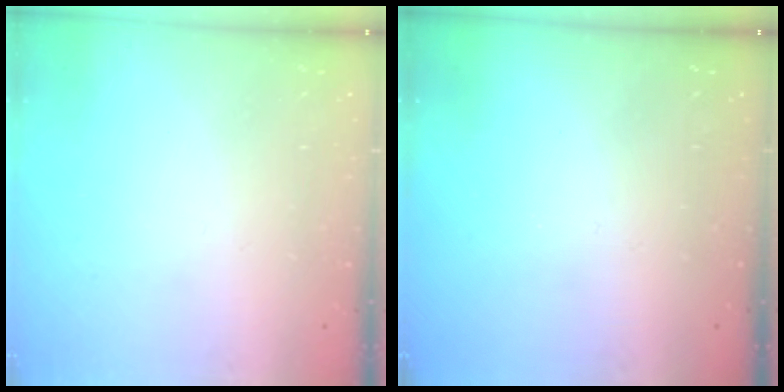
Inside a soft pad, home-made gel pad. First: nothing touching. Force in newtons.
{"total": 0.0}